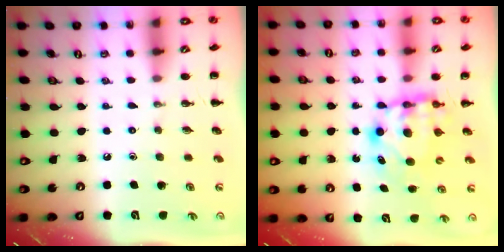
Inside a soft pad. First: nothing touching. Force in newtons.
{"total": 6.5, "press": 6.4, "slide": 0.8}